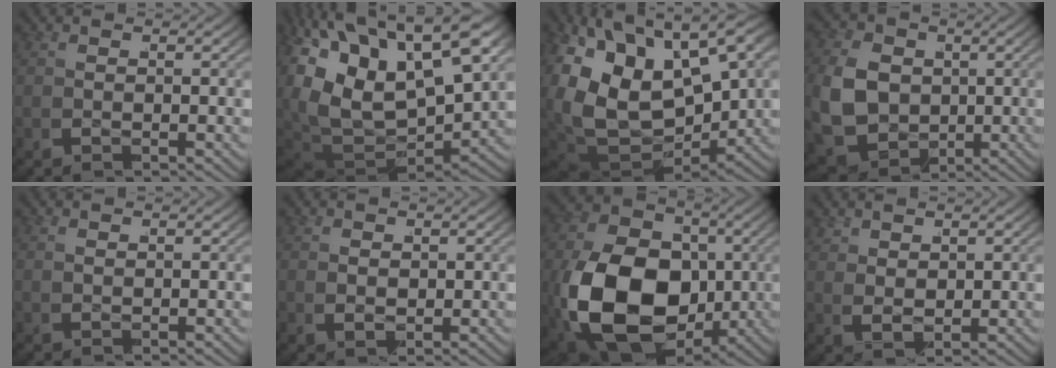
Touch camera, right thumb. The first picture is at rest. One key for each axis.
{"total": 14.8, "fx": -0.1, "fy": 9.5, "fz": 11.4, "tx": -0.236, "ty": -0.038, "tz": 0.010}
{"total": 17.2, "fx": -0.8, "fy": 11.7, "fz": 12.6, "tx": -0.267, "ty": -0.044, "tz": 0.003}
{"total": 14.0, "fx": -1.0, "fy": 11.6, "fz": 7.8, "tx": -0.210, "ty": -0.052, "tz": -0.002}
{"total": 0.6, "fx": 0.5, "fy": -0.2, "fz": -0.2, "tx": 0.005, "ty": 0.004, "tz": 0.010}
{"total": 1.1, "fx": 0.3, "fy": 0.9, "fz": 0.7, "tx": -0.017, "ty": -0.009, "tz": 0.013}
{"total": 21.4, "fx": -3.3, "fy": 15.1, "fz": 14.8, "tx": -0.322, "ty": -0.075, "tz": -0.028}
{"total": 1.8, "fx": 0.5, "fy": 1.3, "fz": 1.2, "tx": -0.039, "ty": -0.017, "tz": 0.020}